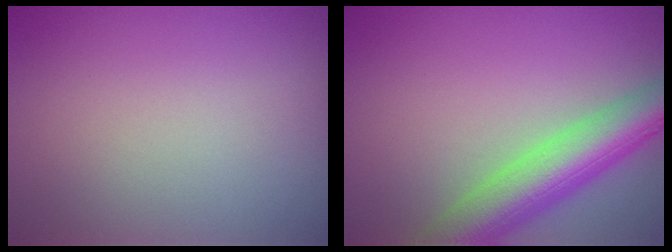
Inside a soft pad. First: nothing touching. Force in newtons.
{"total": 7.4, "press": 7.4, "slide": 0.5}